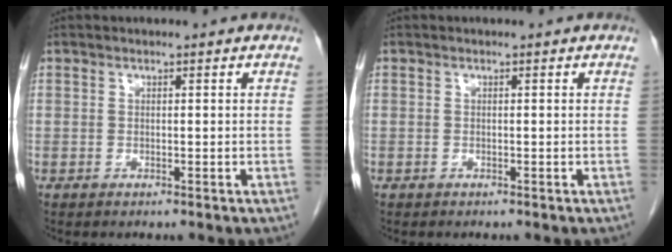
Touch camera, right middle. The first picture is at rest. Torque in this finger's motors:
{"motor_torque": [-0.03, 0.02, -0.17, -0.13]}